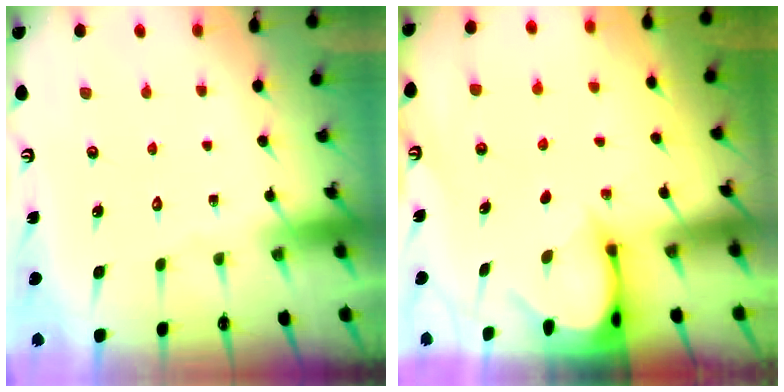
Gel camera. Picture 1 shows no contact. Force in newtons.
{"total": 2.9, "press": 2.9, "slide": 0.3}